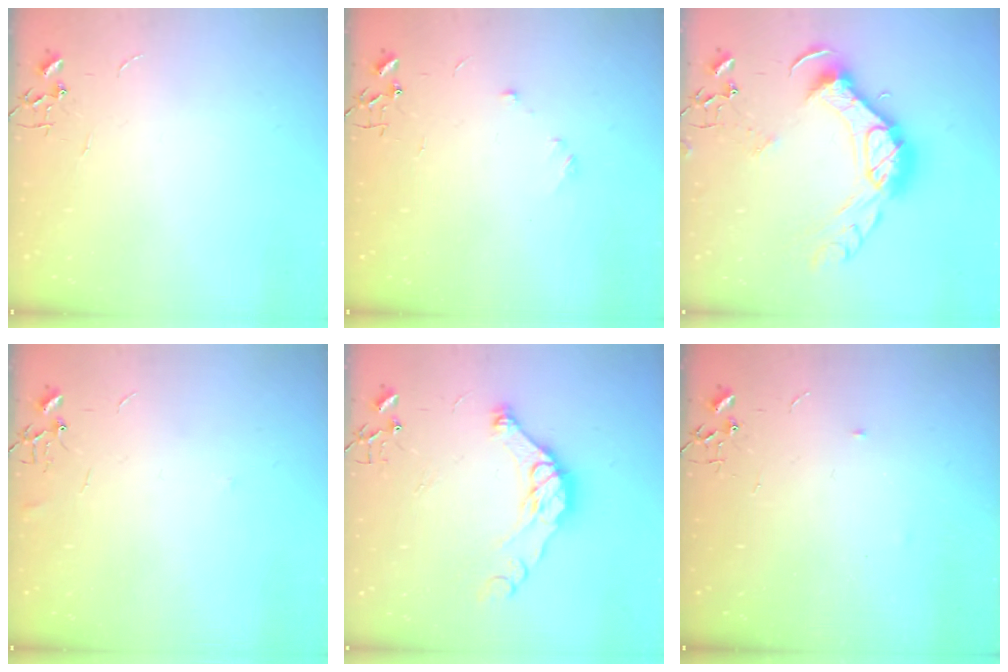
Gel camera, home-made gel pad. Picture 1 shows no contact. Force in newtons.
{"total": 5.1, "press": 5.0, "slide": 0.7}
{"total": 19.9, "press": 19.9, "slide": 1.4}
{"total": 4.3, "press": 4.2, "slide": 0.4}
{"total": 14.4, "press": 14.3, "slide": 1.3}
{"total": 2.8, "press": 2.8, "slide": 0.4}